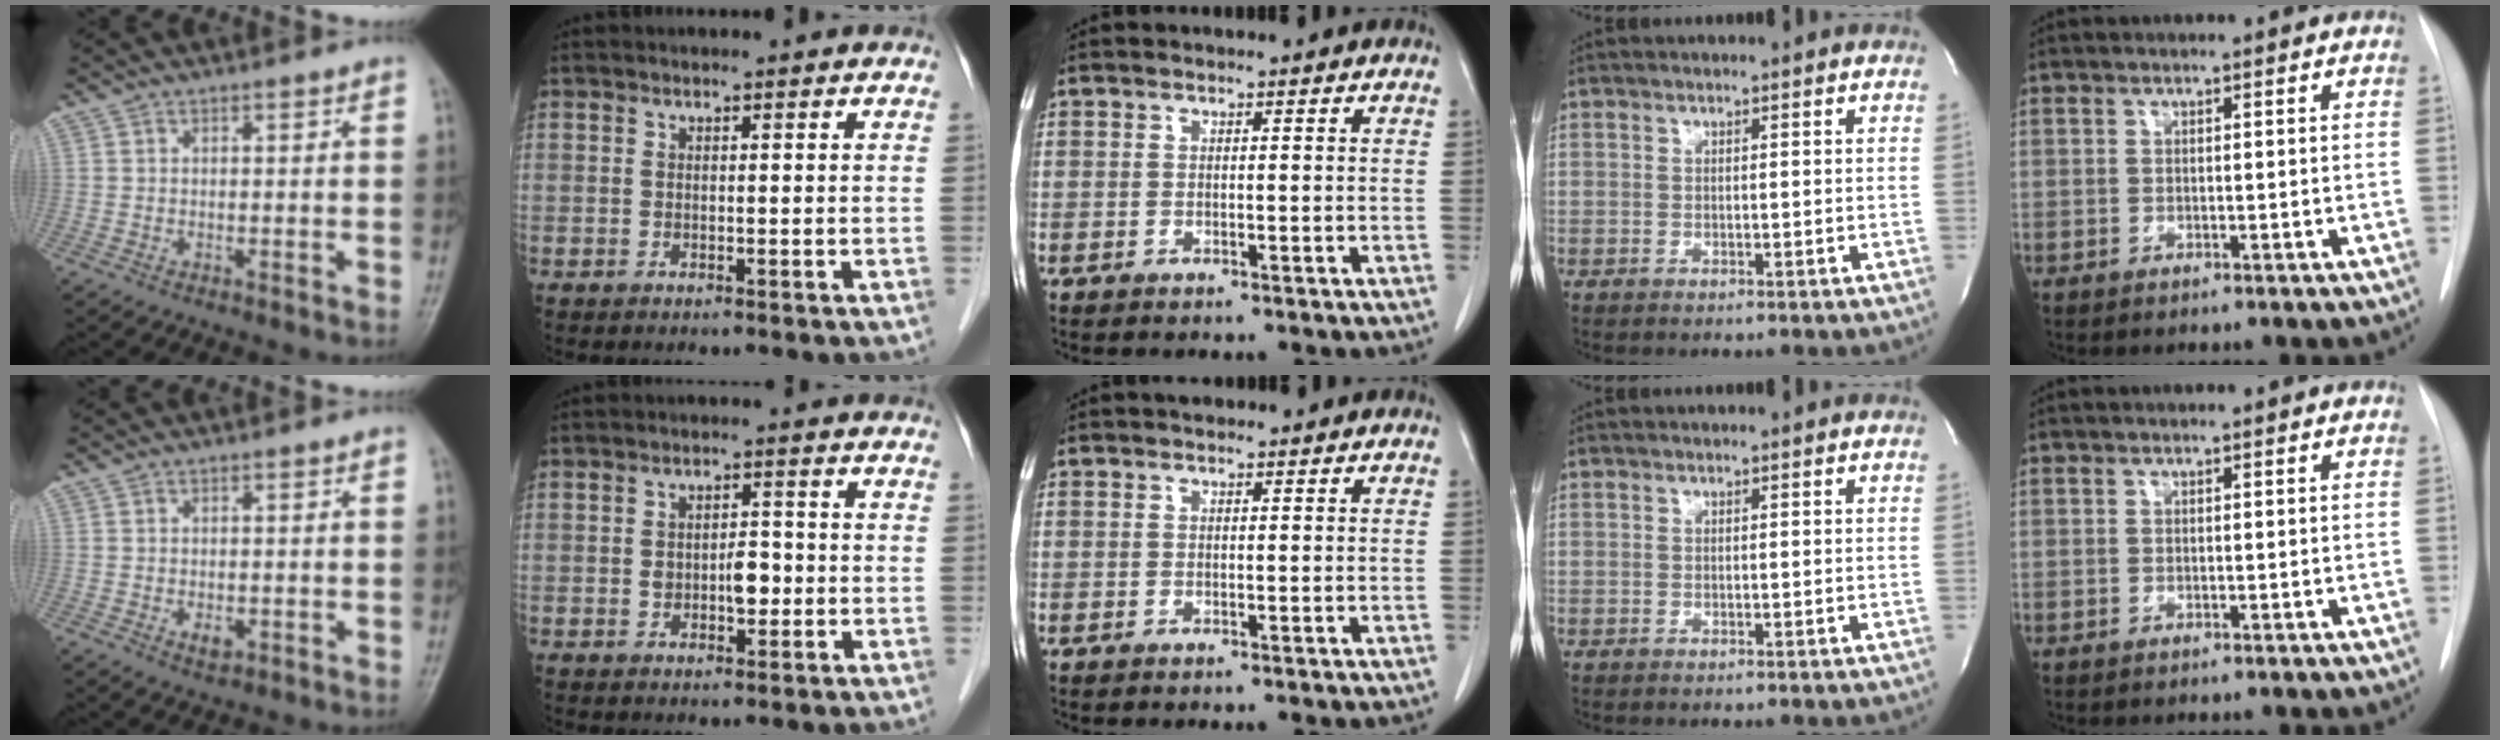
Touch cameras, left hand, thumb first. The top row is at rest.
{"thumb": {"total": 2.4, "force": [-0.7, 1.5, 1.8], "torque": [-0.022, -0.001, -0.007]}, "index": {"total": 3.6, "force": [-0.7, 1.9, 3.0], "torque": [-0.048, 0.007, -0.008]}, "middle": {"total": 1.0, "force": [0.8, 0.4, 0.4], "torque": [-0.013, 0.008, 0.013]}}